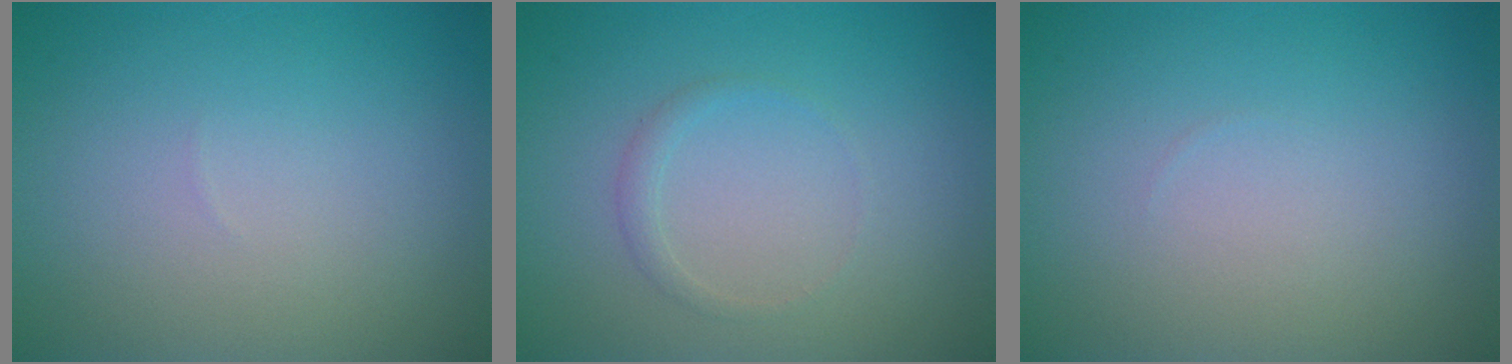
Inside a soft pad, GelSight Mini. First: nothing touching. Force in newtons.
{"total": 0.9, "press": 0.9, "slide": 0.2}
{"total": 0.0}